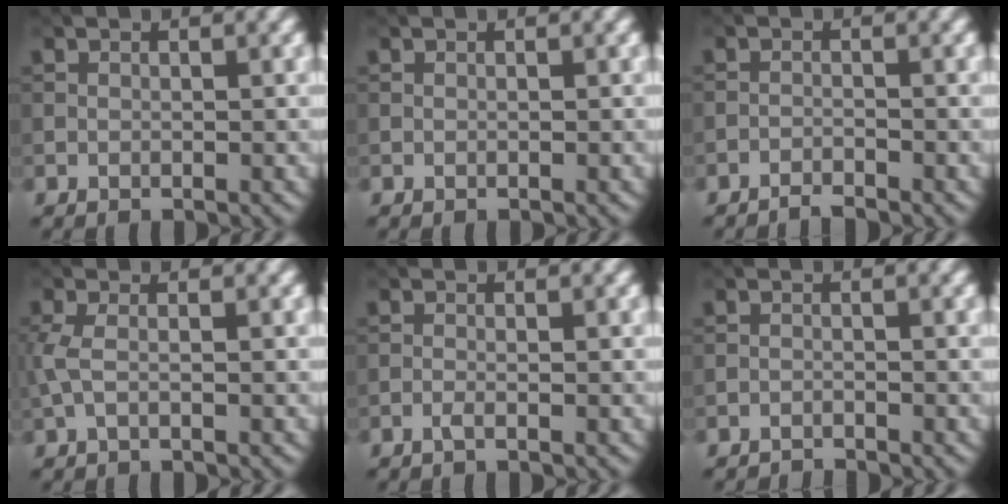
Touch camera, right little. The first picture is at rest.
{"total": 0.0}
{"total": 1.2, "force": [-1.2, 0.1, 0.4], "torque": [-0.004, 0.002, -0.026]}
{"total": 2.0, "force": [0.0, 0.7, 1.9], "torque": [-0.050, 0.003, -0.005]}
{"total": 0.8, "force": [-0.5, 0.1, 0.7], "torque": [-0.014, 0.000, -0.012]}
{"total": 1.2, "force": [-1.2, 0.1, 0.0], "torque": [0.002, -0.001, -0.026]}